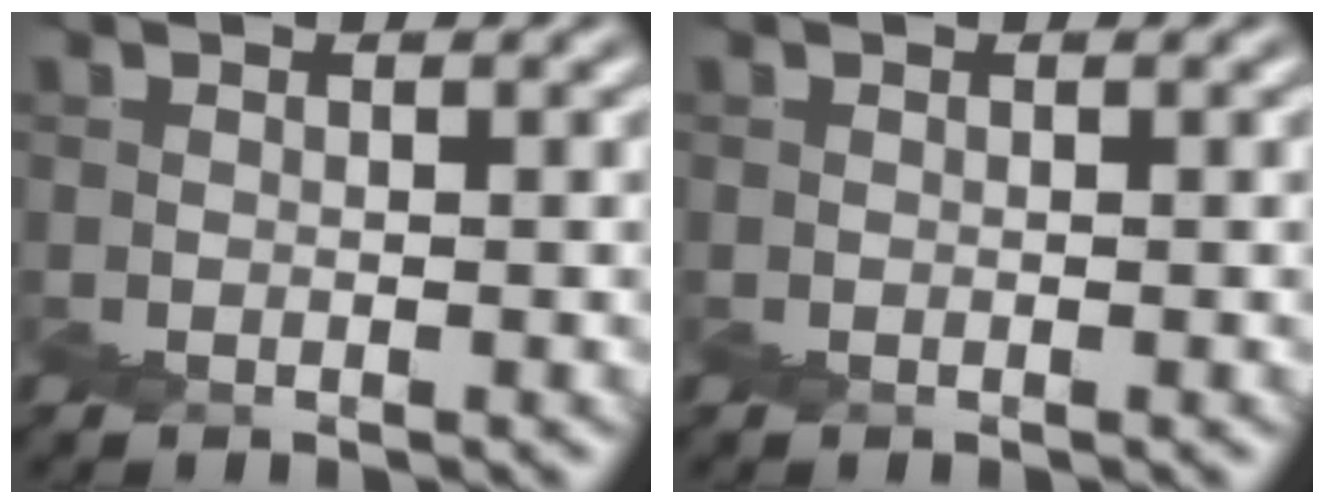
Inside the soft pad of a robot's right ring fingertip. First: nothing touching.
{"total": 0.0}